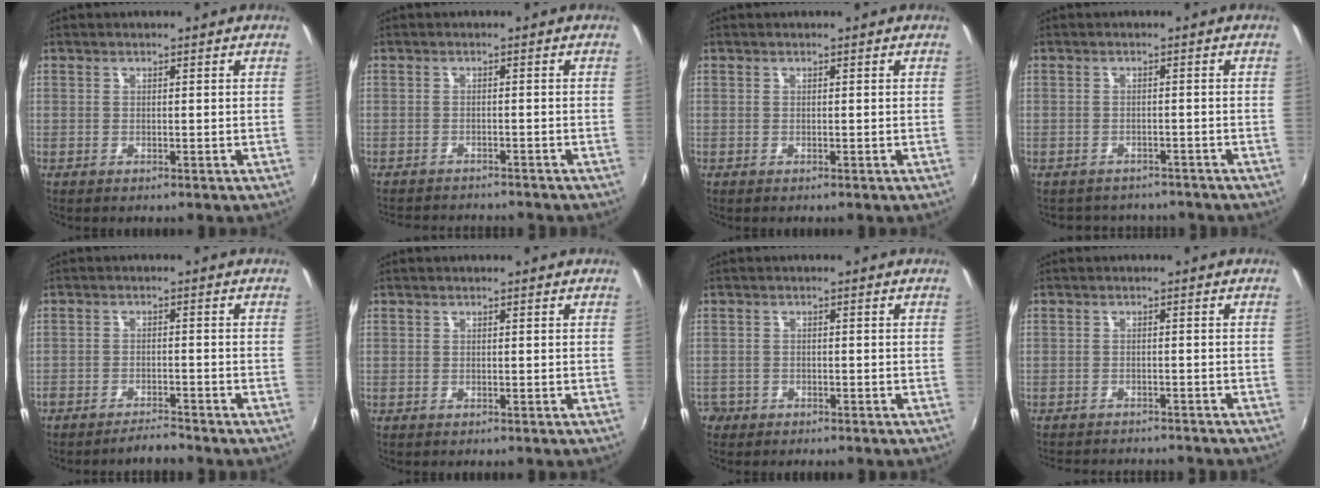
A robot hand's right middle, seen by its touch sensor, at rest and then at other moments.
{"total": 8.1, "force": [-7.5, 1.5, 2.6], "torque": [-0.064, -0.013, -0.109]}
{"total": 0.0}
{"total": 6.9, "force": [-6.1, 2.9, 1.6], "torque": [-0.038, -0.007, -0.082]}
{"total": 3.5, "force": [-3.4, 0.2, 0.7], "torque": [-0.030, -0.004, -0.059]}
{"total": 0.0}
{"total": 2.7, "force": [-1.8, 2.0, 0.4], "torque": [-0.020, -0.002, -0.034]}
{"total": 9.3, "force": [-8.5, 1.9, 3.2], "torque": [-0.077, -0.015, -0.120]}